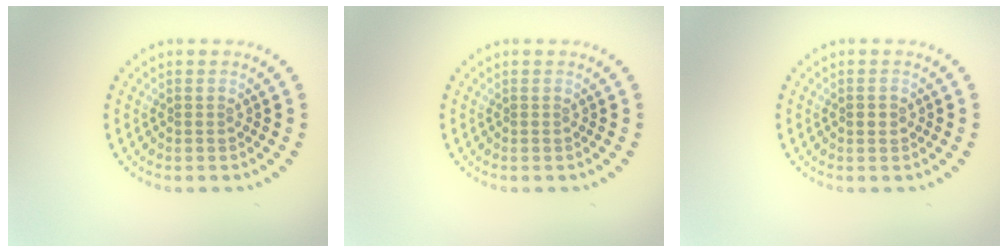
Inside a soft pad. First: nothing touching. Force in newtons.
{"total": 0.0}
{"total": 1.5, "press": 1.5, "slide": 0.1}